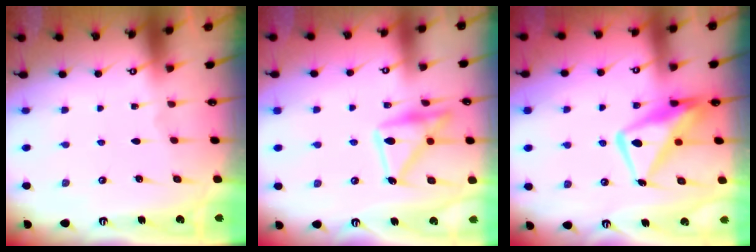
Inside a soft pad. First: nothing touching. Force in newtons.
{"total": 16.6, "press": 16.6, "slide": 0.9}
{"total": 12.9, "press": 12.8, "slide": 1.4}